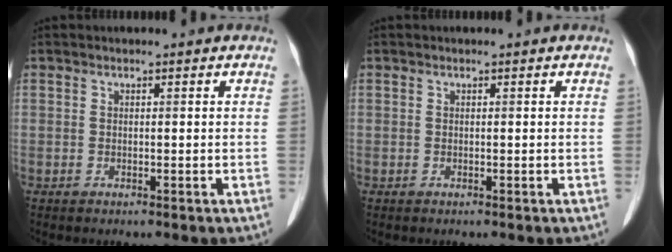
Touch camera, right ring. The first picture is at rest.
{"total": 0.0}